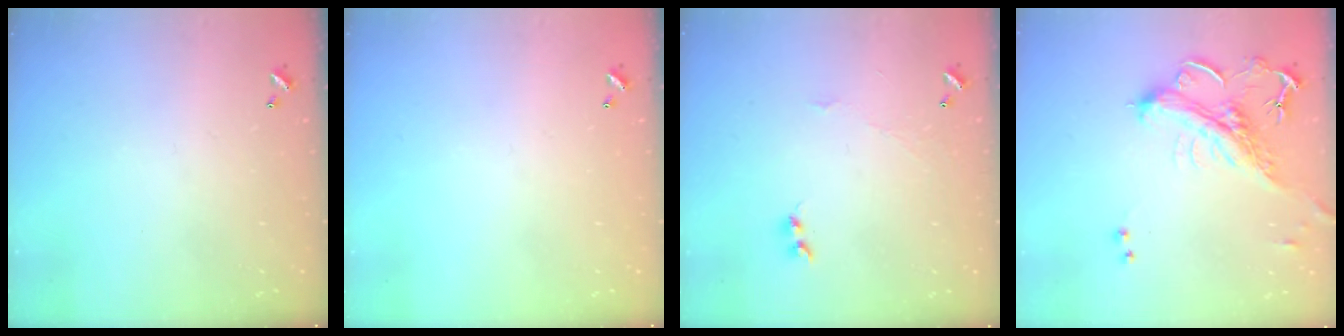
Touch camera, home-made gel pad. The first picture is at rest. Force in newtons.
{"total": 0.0}
{"total": 2.9, "press": 2.8, "slide": 0.5}
{"total": 2.3, "press": 1.9, "slide": 1.3}